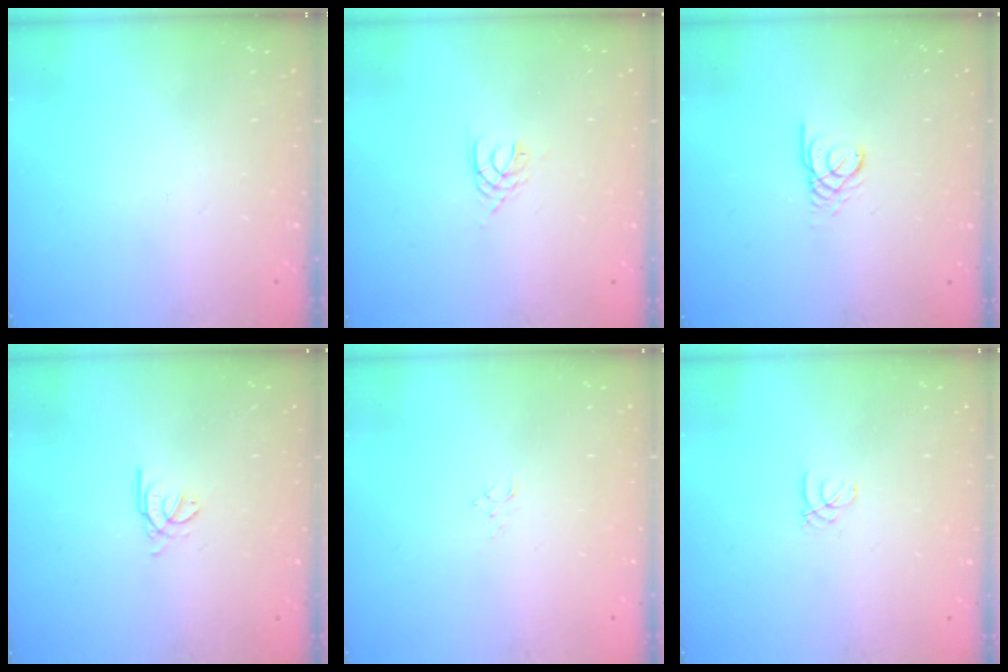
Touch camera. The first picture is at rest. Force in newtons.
{"total": 2.4, "press": 2.3, "slide": 0.4}
{"total": 2.4, "press": 2.4, "slide": 0.1}
{"total": 2.6, "press": 2.6, "slide": 0.3}
{"total": 2.9, "press": 2.9, "slide": 0.3}
{"total": 1.0, "press": 1.0, "slide": 0.1}